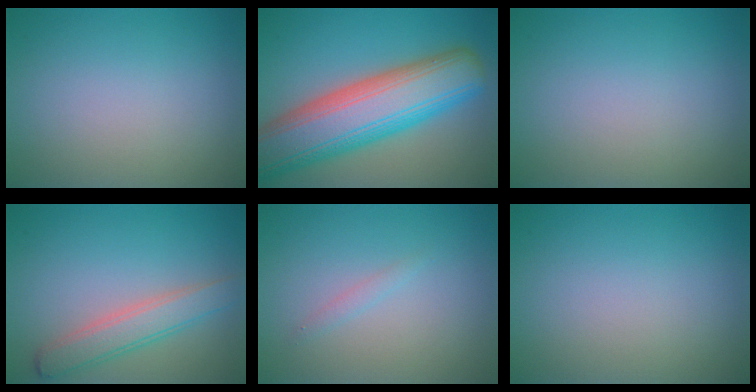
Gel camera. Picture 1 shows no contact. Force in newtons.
{"total": 12.1, "press": 12.1, "slide": 0.7}
{"total": 0.0}
{"total": 4.4, "press": 4.4, "slide": 0.1}
{"total": 0.7, "press": 0.7, "slide": 0.1}
{"total": 0.0}